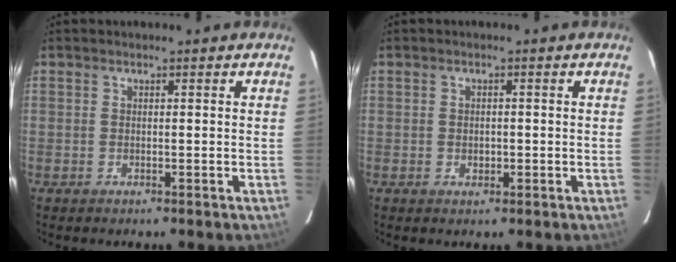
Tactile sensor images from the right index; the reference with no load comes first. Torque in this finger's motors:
{"motor_torque": [0.03, 0.01, -0.01, -0.01]}